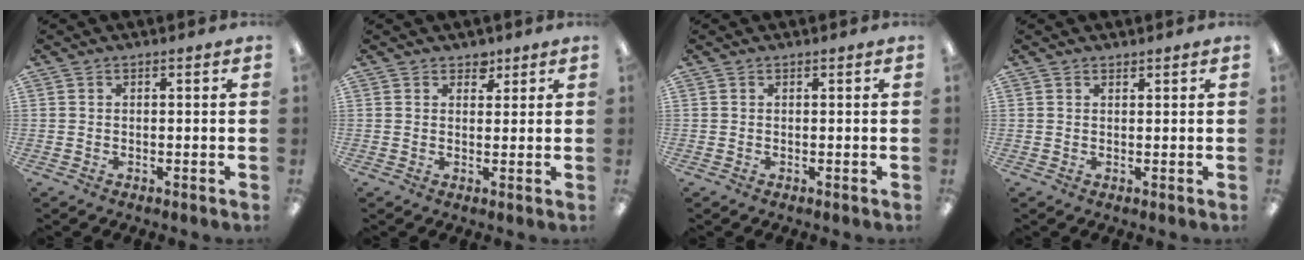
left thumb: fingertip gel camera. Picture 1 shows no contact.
{"total": 2.7, "force": [1.9, 1.8, 0.7], "torque": [0.006, -0.008, 0.029]}
{"total": 0.0}
{"total": 0.9, "force": [0.9, 0.2, 0.0], "torque": [0.008, -0.004, 0.015]}